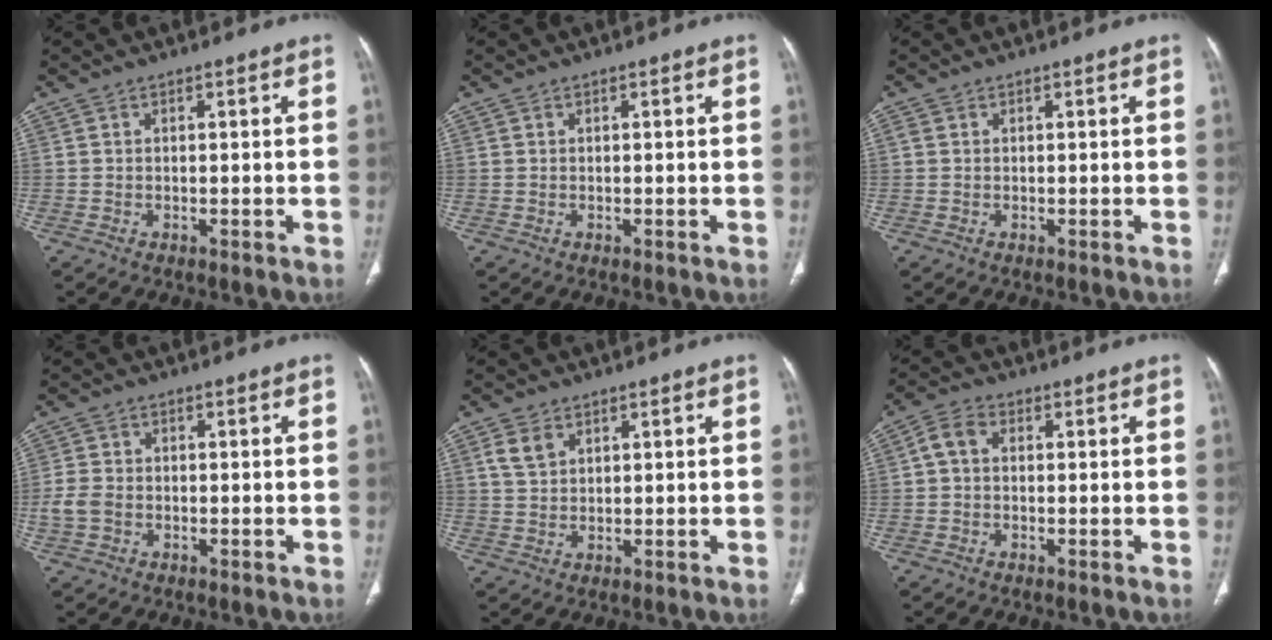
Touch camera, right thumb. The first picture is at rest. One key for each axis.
{"total": 0.0}
{"total": 0.6, "fx": 0.2, "fy": 0.6, "fz": 0.2, "tx": -0.002, "ty": 0.004, "tz": 0.003}
{"total": 3.8, "fx": -1.0, "fy": 2.9, "fz": 2.2, "tx": -0.049, "ty": 0.008, "tz": -0.020}
{"total": 3.7, "fx": 1.8, "fy": 2.5, "fz": 2.0, "tx": -0.038, "ty": -0.001, "tz": 0.042}
{"total": 3.9, "fx": 0.2, "fy": 2.8, "fz": 2.7, "tx": -0.048, "ty": 0.012, "tz": -0.006}